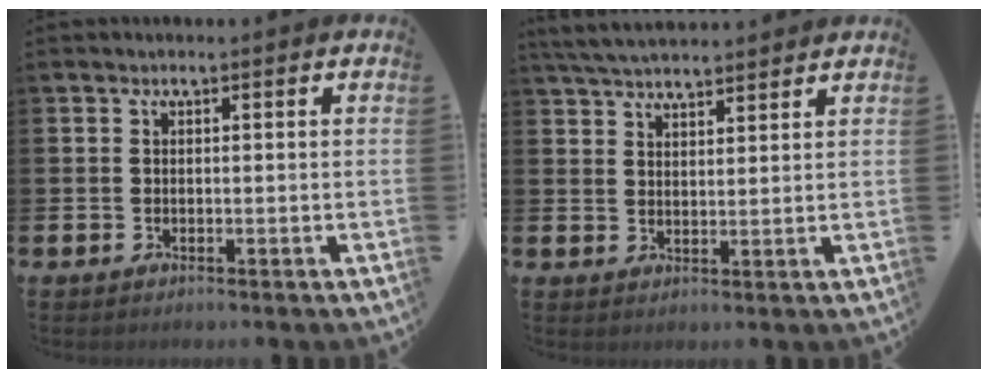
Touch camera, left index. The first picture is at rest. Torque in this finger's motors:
{"motor_torque": [0.71, -0.77, 0.81, 0.18]}